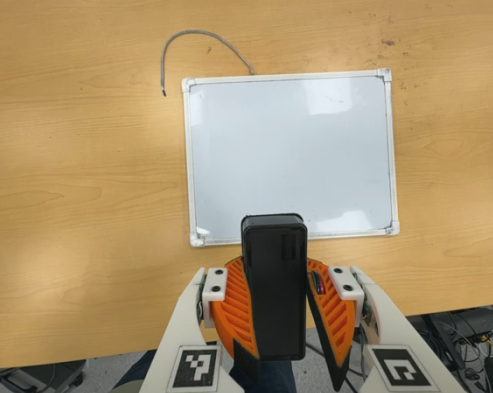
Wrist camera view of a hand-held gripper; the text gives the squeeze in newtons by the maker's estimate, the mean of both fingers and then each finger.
{"total": 10.7, "left": 10.7, "right": 10.6}